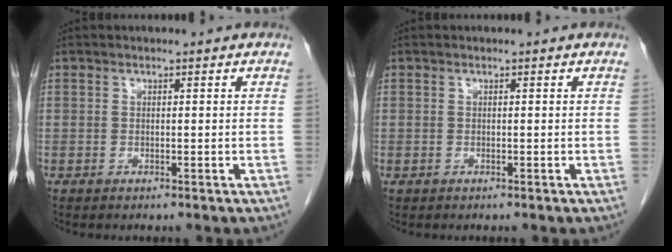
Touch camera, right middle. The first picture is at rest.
{"total": 0.0}